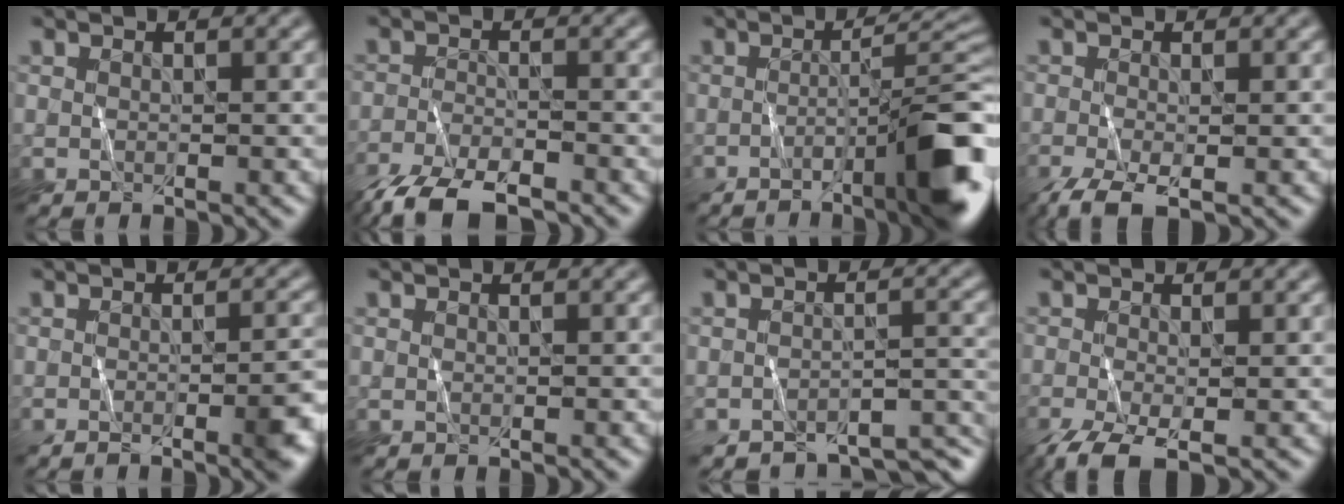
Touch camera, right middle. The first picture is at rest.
{"total": 6.3, "force": [-5.2, 1.4, 3.1], "torque": [-0.055, -0.011, -0.100]}
{"total": 8.1, "force": [-3.0, 1.3, 7.4], "torque": [-0.087, 0.016, -0.054]}
{"total": 3.0, "force": [-1.8, 0.7, 2.3], "torque": [-0.044, -0.003, -0.039]}
{"total": 3.7, "force": [-1.8, 0.9, 3.1], "torque": [-0.030, 0.000, -0.030]}
{"total": 0.0}
{"total": 5.1, "force": [-4.8, 0.8, 1.4], "torque": [-0.011, -0.013, -0.059]}
{"total": 3.8, "force": [-2.3, 1.0, 2.9], "torque": [-0.054, -0.005, -0.051]}